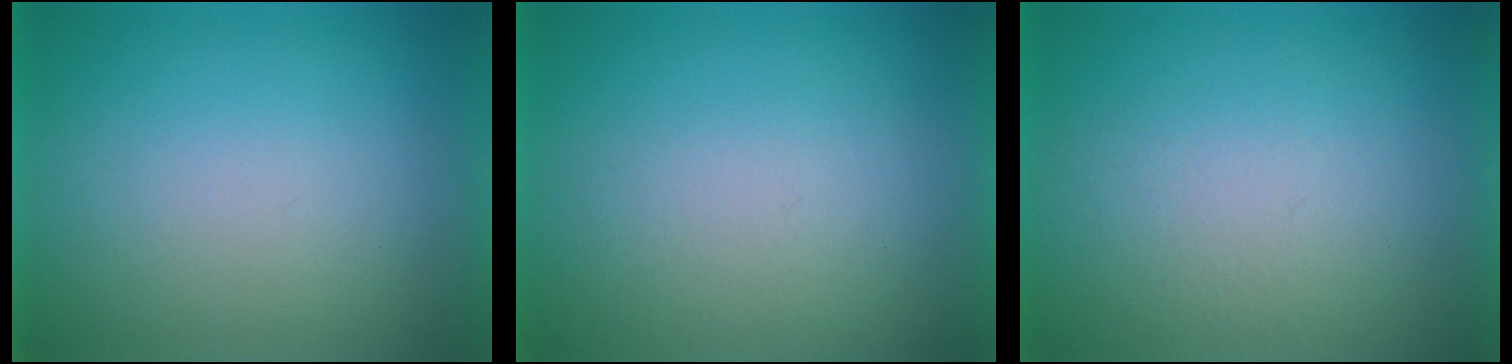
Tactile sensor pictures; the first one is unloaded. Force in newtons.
{"total": 4.4}
{"total": 4.6}